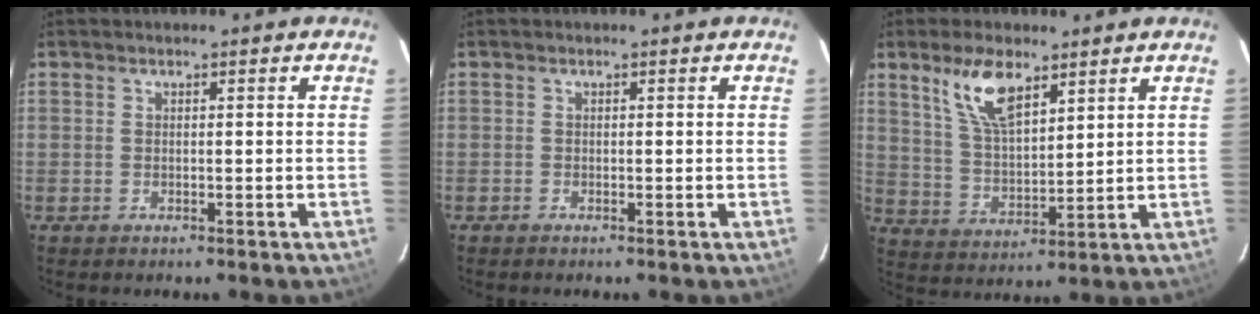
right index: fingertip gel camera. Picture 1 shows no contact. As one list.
[{"total": 0.0}, {"total": 9.9, "force": [6.1, 4.0, 6.8], "torque": [-0.128, 0.009, 0.126]}]